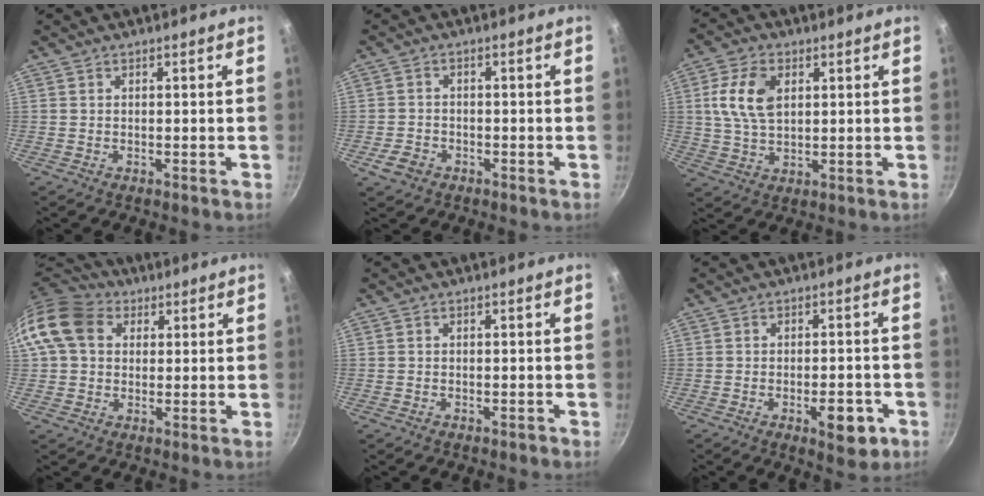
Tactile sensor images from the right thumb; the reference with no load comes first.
{"total": 3.8, "force": [-2.0, 2.8, 1.6], "torque": [-0.030, 0.018, -0.035]}
{"total": 9.4, "force": [2.4, 5.7, 7.0], "torque": [-0.127, 0.000, 0.043]}
{"total": 12.5, "force": [3.3, 9.8, 7.0], "torque": [-0.119, 0.019, 0.043]}
{"total": 0.8, "force": [-0.6, 0.4, 0.3], "torque": [-0.005, 0.011, -0.006]}
{"total": 7.5, "force": [-3.2, 3.3, 6.0], "torque": [-0.057, 0.015, -0.036]}